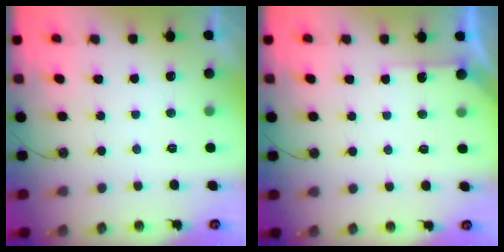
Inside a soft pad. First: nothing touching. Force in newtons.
{"total": 4.1, "press": 4.1, "slide": 0.3}